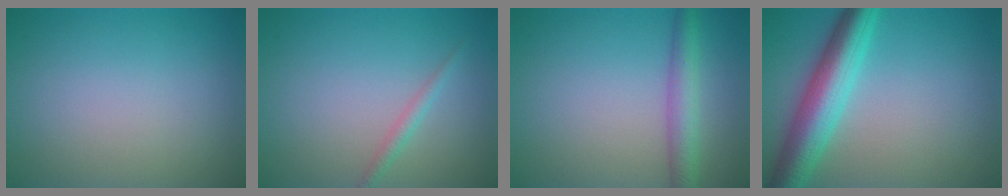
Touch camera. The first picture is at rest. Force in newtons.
{"total": 1.2, "press": 1.2, "slide": 0.0}
{"total": 3.3, "press": 3.3, "slide": 0.2}
{"total": 6.8, "press": 6.8, "slide": 0.1}